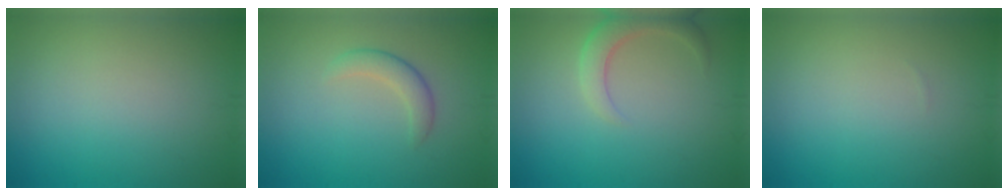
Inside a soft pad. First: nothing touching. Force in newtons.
{"total": 2.1, "press": 2.1, "slide": 0.0}
{"total": 3.0, "press": 3.0, "slide": 0.3}
{"total": 0.0}